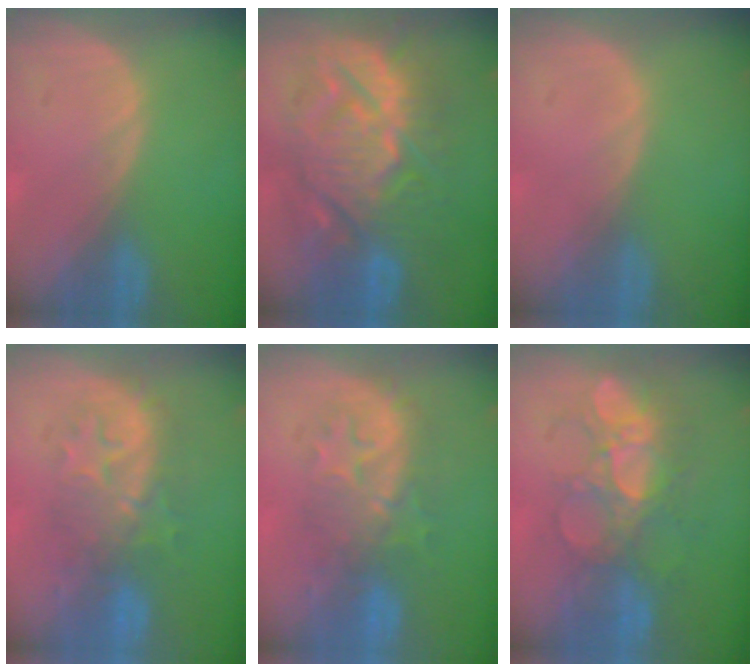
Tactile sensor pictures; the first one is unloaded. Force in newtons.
{"total": 13.9, "press": 13.9, "slide": 1.3}
{"total": 0.0}
{"total": 8.3, "press": 8.2, "slide": 1.4}
{"total": 8.3, "press": 8.2, "slide": 1.4}
{"total": 8.6, "press": 8.3, "slide": 2.2}